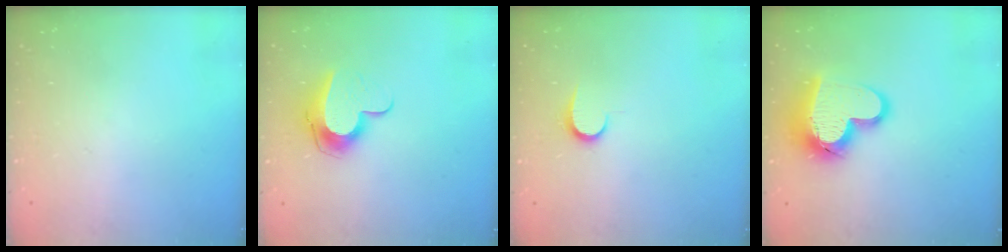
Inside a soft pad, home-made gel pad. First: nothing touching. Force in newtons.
{"total": 11.0, "press": 11.0, "slide": 0.7}
{"total": 6.8, "press": 6.7, "slide": 0.6}
{"total": 17.0, "press": 16.9, "slide": 1.7}